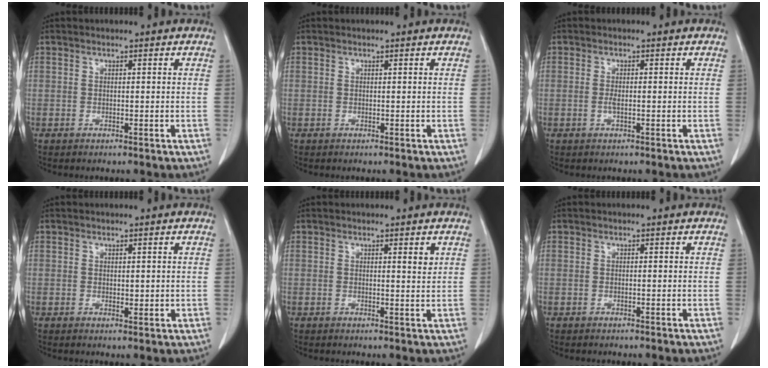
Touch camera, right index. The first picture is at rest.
{"total": 0.0}
{"total": 1.3, "force": [-0.2, 0.3, 1.2], "torque": [-0.028, -0.002, -0.003]}
{"total": 1.4, "force": [0.3, 0.8, 1.1], "torque": [-0.014, -0.006, 0.008]}
{"total": 1.5, "force": [0.7, 0.2, 1.3], "torque": [-0.021, -0.003, 0.010]}
{"total": 0.0}